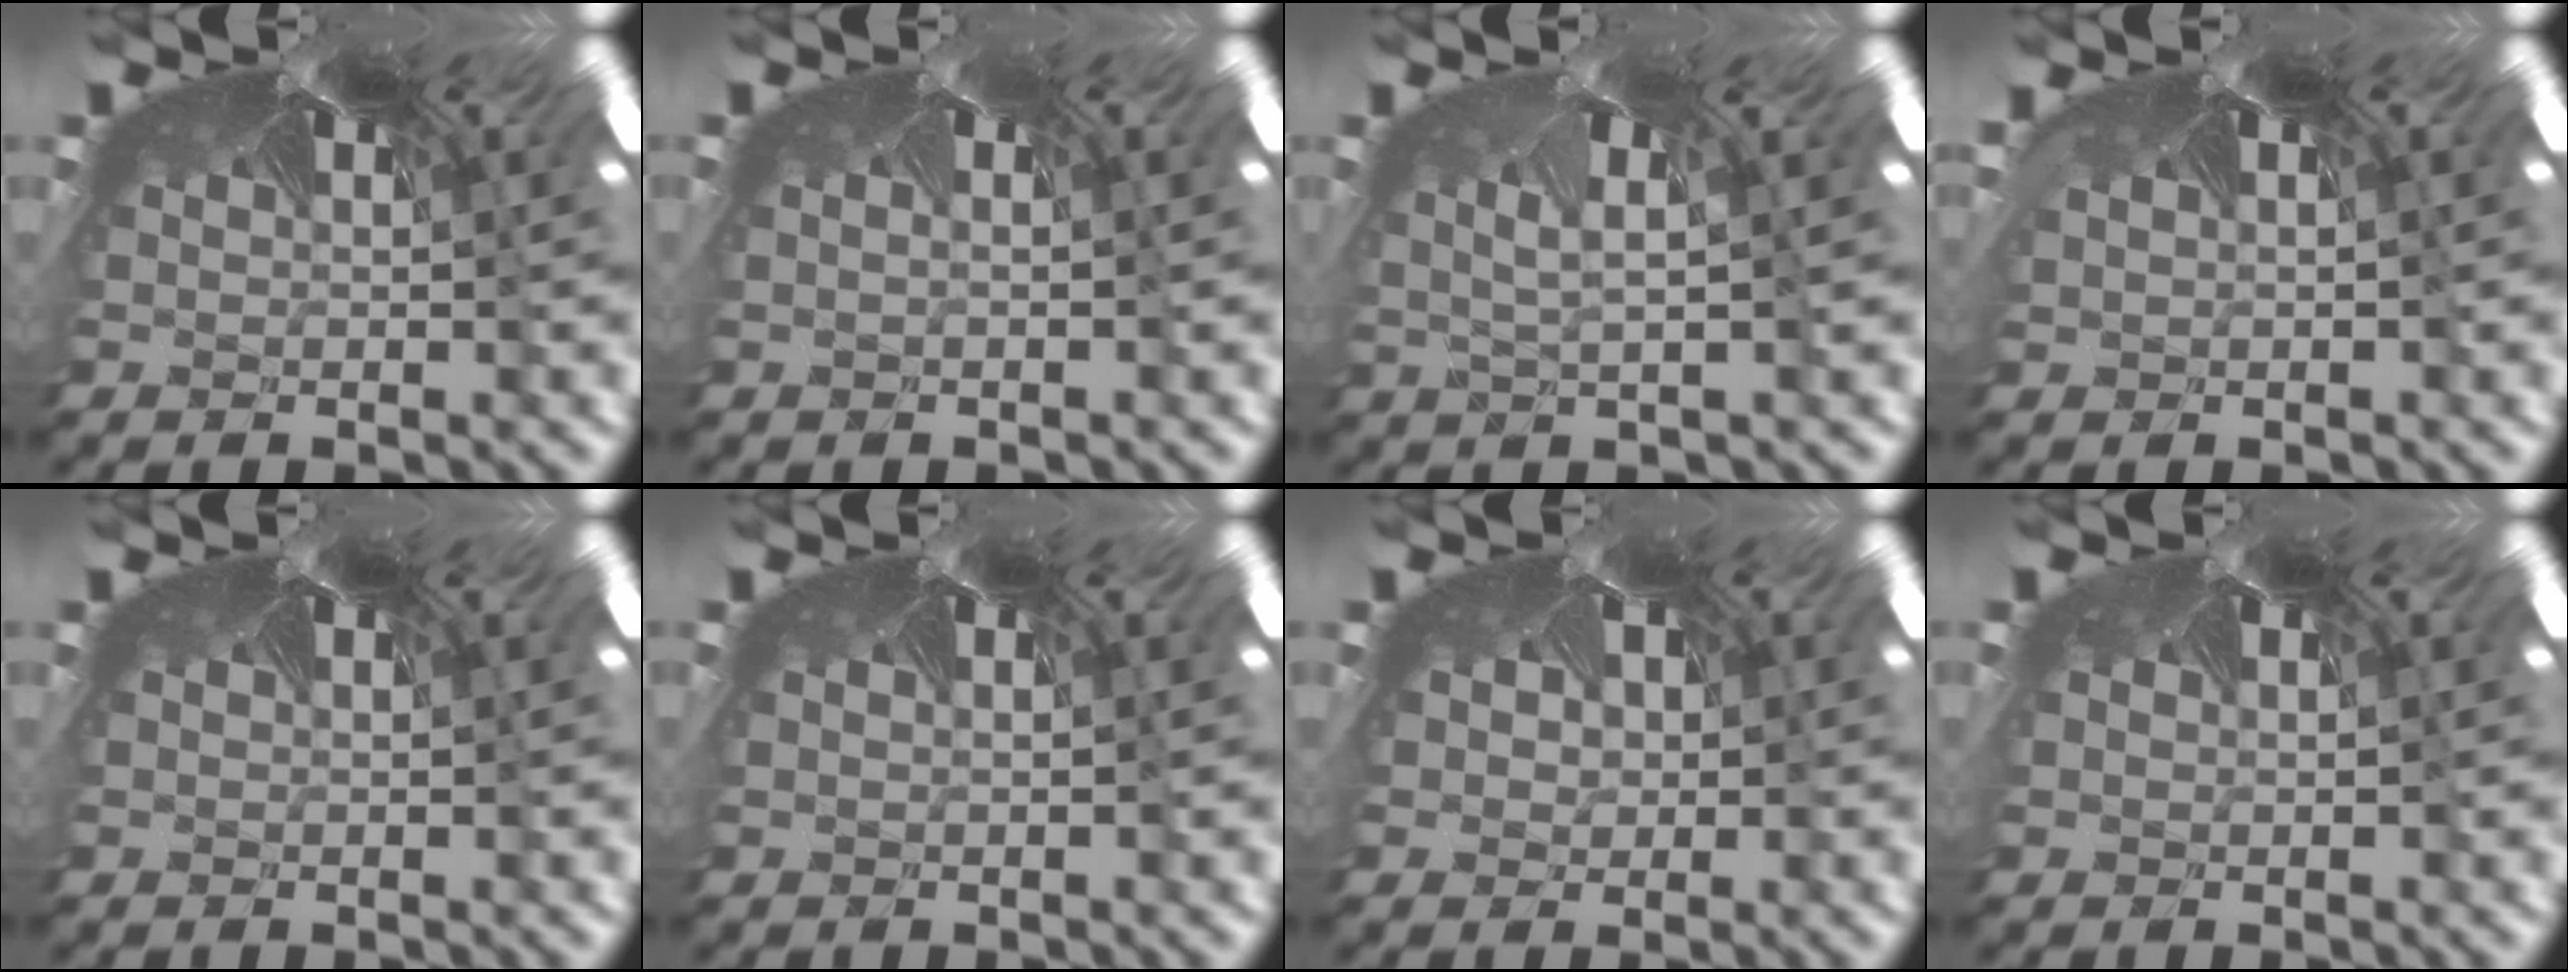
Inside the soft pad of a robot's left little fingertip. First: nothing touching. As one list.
[{"total": 1.3, "force": [-1.3, -0.3, 0.0], "torque": [-0.004, -0.013, -0.010]}, {"total": 2.6, "force": [-2.6, 0.2, 0.2], "torque": [-0.029, -0.049, -0.015]}, {"total": 1.0, "force": [-0.9, 0.1, -0.4], "torque": [0.004, -0.016, -0.006]}, {"total": 0.0}, {"total": 0.5, "force": [-0.5, -0.1, 0.0], "torque": [-0.003, -0.004, -0.002]}, {"total": 1.3, "force": [0.1, 1.3, 0.0], "torque": [-0.006, 0.004, 0.012]}, {"total": 0.0}]